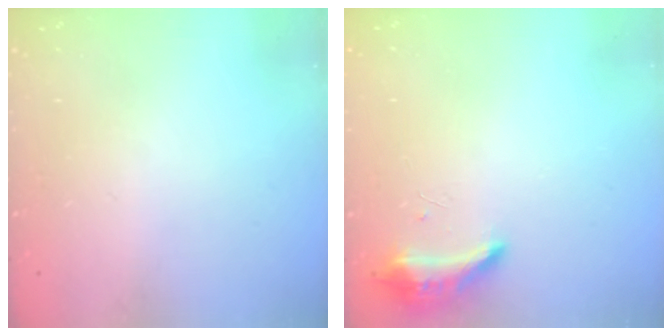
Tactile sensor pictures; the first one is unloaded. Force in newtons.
{"total": 16.8, "press": 10.1, "slide": 13.4}